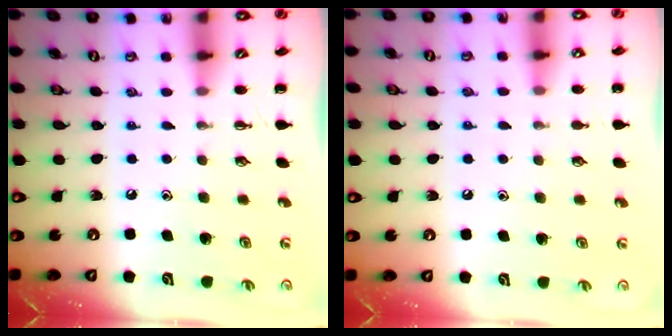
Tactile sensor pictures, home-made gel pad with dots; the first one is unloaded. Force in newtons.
{"total": 6.2, "press": 5.9, "slide": 2.1}